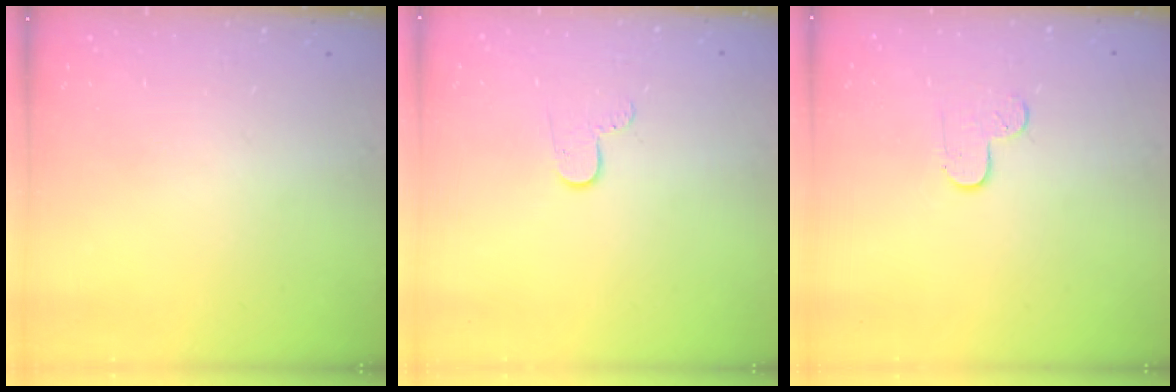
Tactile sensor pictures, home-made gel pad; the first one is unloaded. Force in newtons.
{"total": 6.0, "press": 6.0, "slide": 0.5}
{"total": 4.3, "press": 4.3, "slide": 0.4}